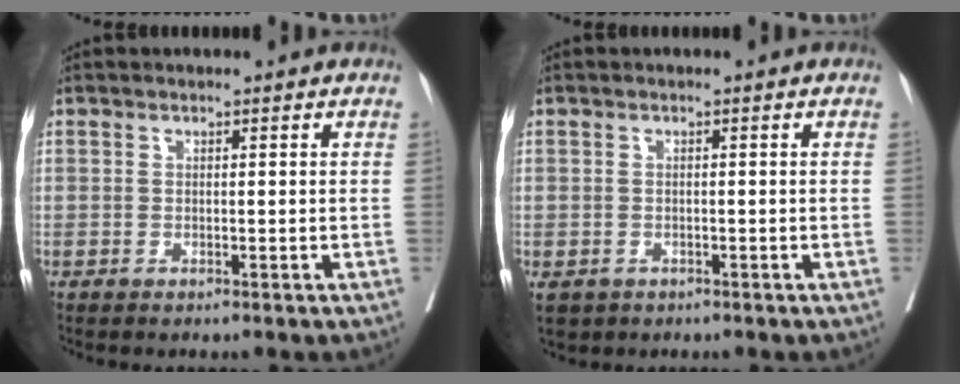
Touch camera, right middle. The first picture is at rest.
{"total": 3.4, "force": [-1.9, 2.6, 1.0], "torque": [-0.018, -0.003, -0.026]}